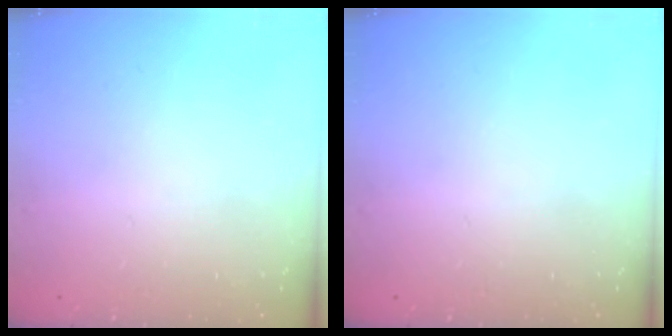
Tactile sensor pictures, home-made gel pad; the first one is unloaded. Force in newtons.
{"total": 0.0}